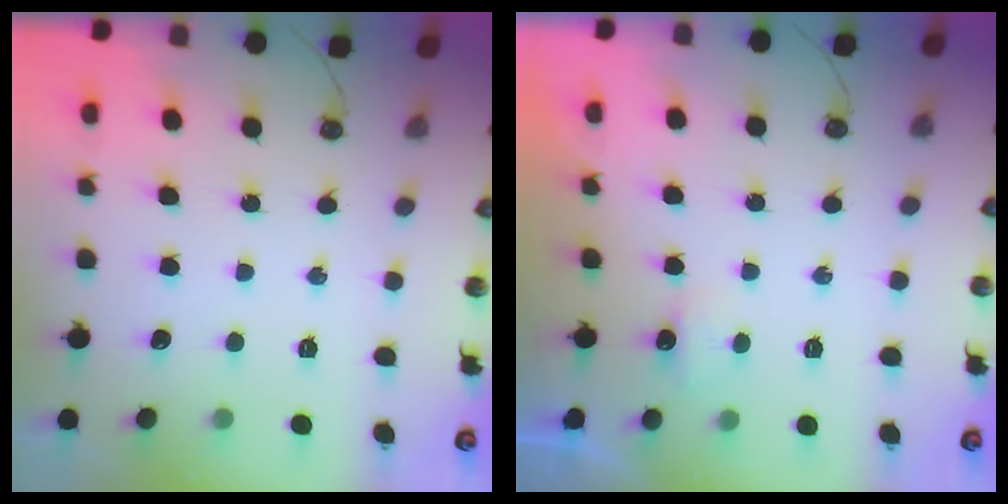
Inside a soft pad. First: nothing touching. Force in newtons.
{"total": 2.6, "press": 2.6, "slide": 0.4}